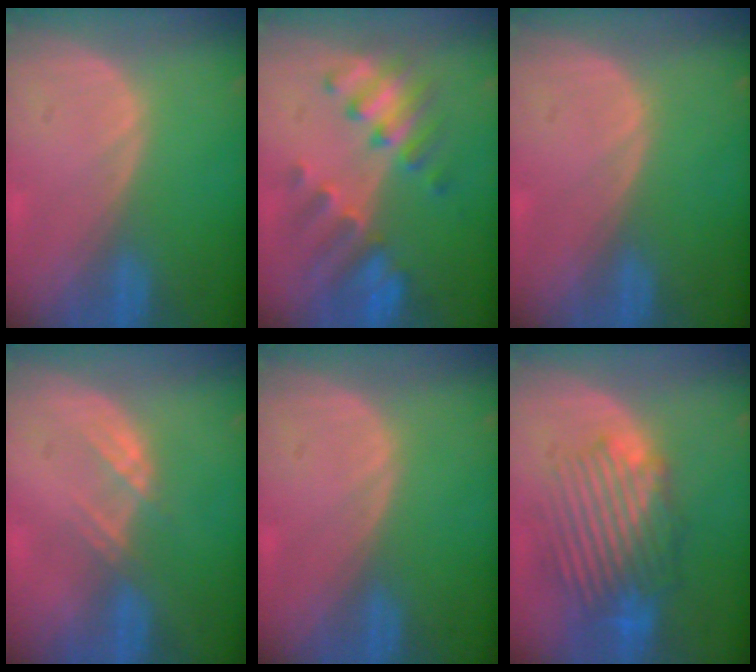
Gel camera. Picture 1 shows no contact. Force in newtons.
{"total": 7.8, "press": 7.7, "slide": 0.8}
{"total": 0.0}
{"total": 2.6, "press": 2.5, "slide": 0.7}
{"total": 0.0}
{"total": 9.7, "press": 9.0, "slide": 3.6}